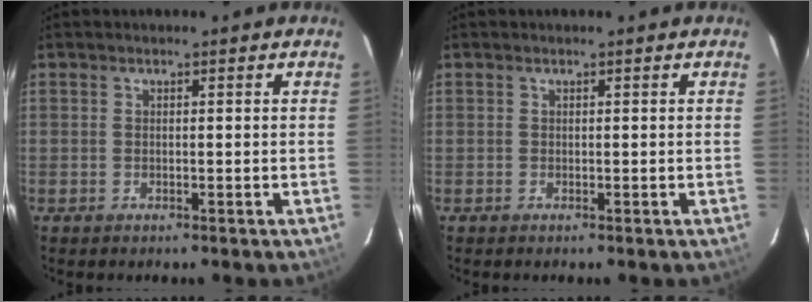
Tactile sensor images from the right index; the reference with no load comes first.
{"total": 0.0}